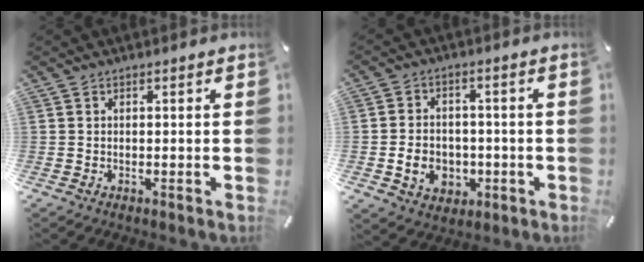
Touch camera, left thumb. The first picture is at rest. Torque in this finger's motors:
{"motor_torque": [-0.64, 0.96, 0.30, -0.25, 0.09]}